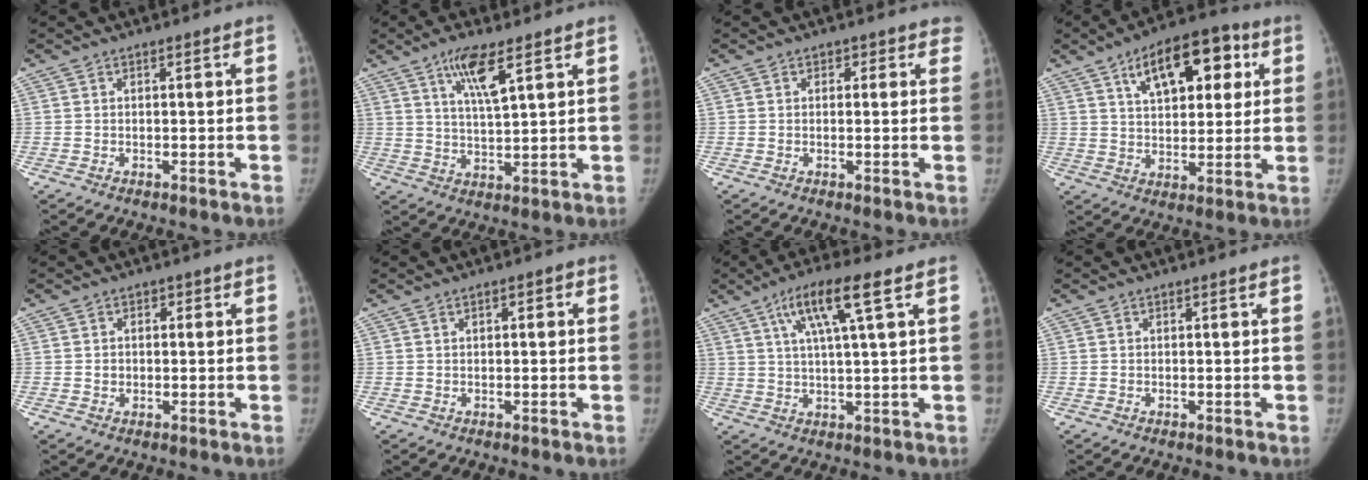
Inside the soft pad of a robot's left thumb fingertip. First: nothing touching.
{"total": 7.6, "force": [4.3, 1.7, 6.0], "torque": [-0.109, -0.024, 0.083]}
{"total": 2.1, "force": [1.1, 1.7, 0.6], "torque": [0.029, 0.000, 0.004]}
{"total": 15.9, "force": [6.6, 8.1, 11.9], "torque": [-0.135, -0.002, 0.102]}
{"total": 1.8, "force": [0.0, 1.7, 0.6], "torque": [0.004, 0.004, -0.001]}
{"total": 1.8, "force": [0.5, 0.9, 1.5], "torque": [-0.018, 0.006, 0.005]}
{"total": 9.8, "force": [4.4, 0.7, 8.7], "torque": [-0.168, -0.001, 0.077]}
{"total": 0.0}